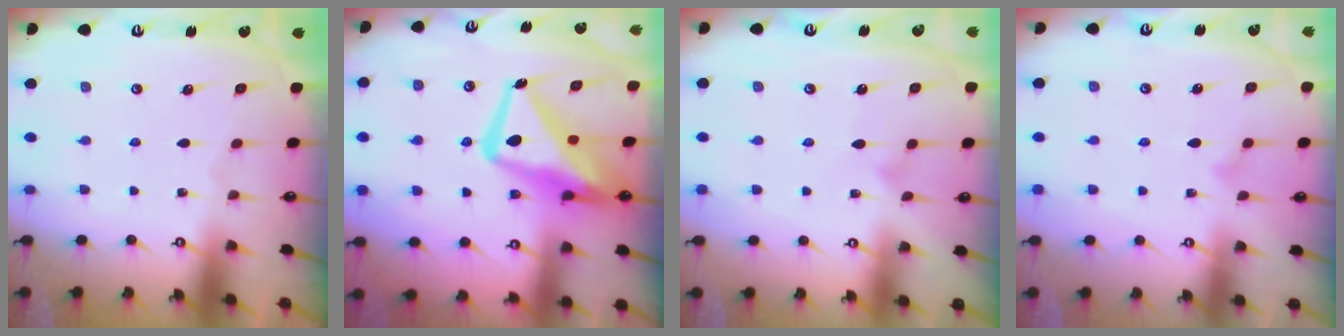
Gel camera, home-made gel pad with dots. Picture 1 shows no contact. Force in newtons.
{"total": 17.7, "press": 17.6, "slide": 1.7}
{"total": 3.4, "press": 3.4, "slide": 0.2}
{"total": 8.5, "press": 8.5, "slide": 0.5}